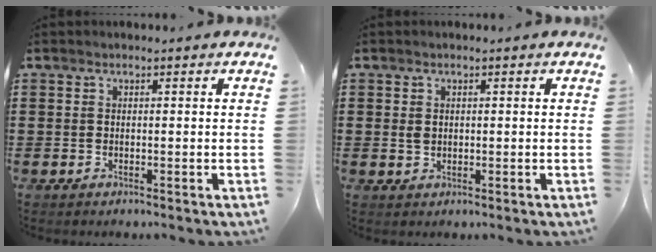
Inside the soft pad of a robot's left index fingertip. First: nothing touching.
{"total": 1.3, "force": [0.3, 1.0, 0.8], "torque": [-0.019, 0.005, 0.005]}